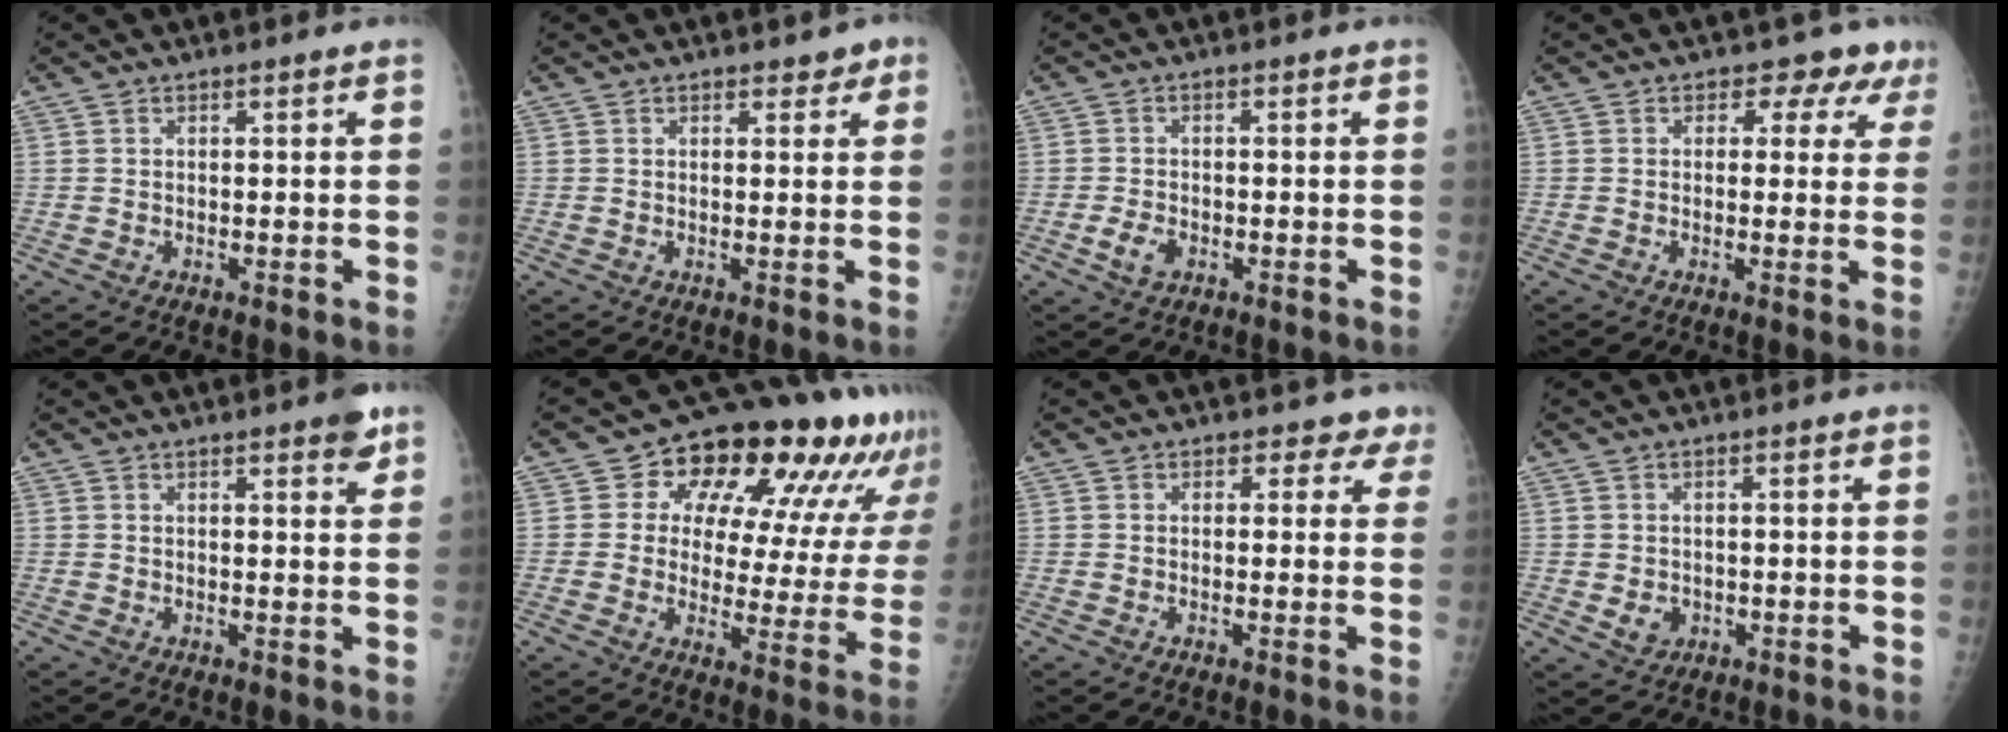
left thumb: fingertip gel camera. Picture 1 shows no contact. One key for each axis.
{"total": 1.9, "fx": 1.2, "fy": 1.3, "fz": 0.6, "tx": 0.018, "ty": -0.004, "tz": 0.012}
{"total": 3.1, "fx": -1.5, "fy": 2.1, "fz": 1.8, "tx": -0.033, "ty": 0.005, "tz": -0.026}
{"total": 5.3, "fx": 3.2, "fy": 3.9, "fz": 1.3, "tx": 0.025, "ty": -0.011, "tz": 0.019}
{"total": 3.4, "fx": 2.2, "fy": 0.9, "fz": 2.4, "tx": -0.021, "ty": -0.010, "tz": 0.024}
{"total": 21.3, "fx": 12.0, "fy": 10.7, "fz": 14.0, "tx": -0.141, "ty": -0.024, "tz": 0.150}
{"total": 3.2, "fx": 2.2, "fy": 2.2, "fz": 0.1, "tx": 0.033, "ty": -0.012, "tz": 0.008}
{"total": 2.8, "fx": -0.6, "fy": 2.5, "fz": 1.1, "tx": -0.006, "ty": -0.001, "tz": 0.001}